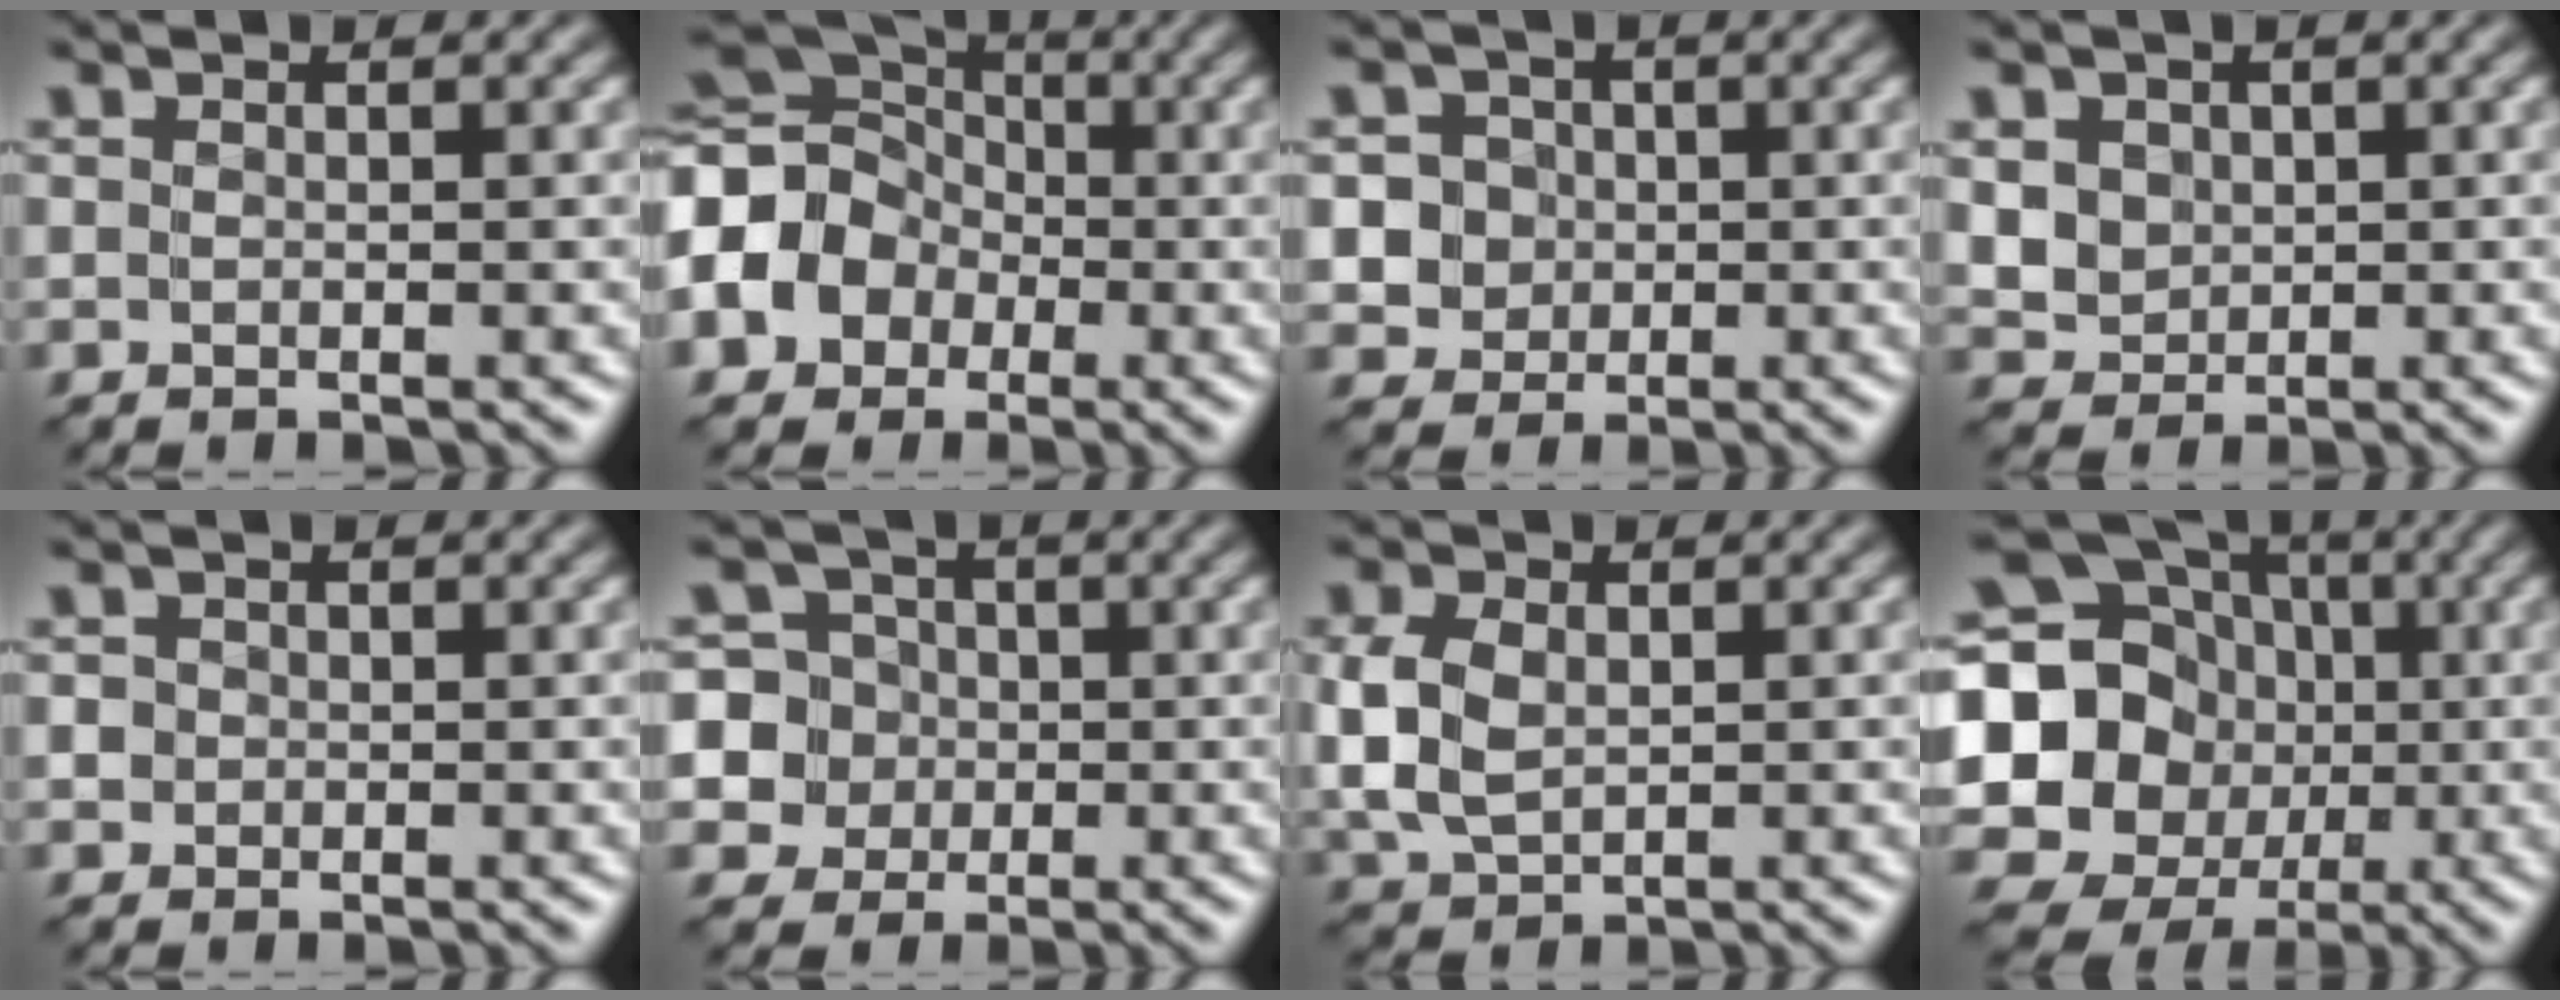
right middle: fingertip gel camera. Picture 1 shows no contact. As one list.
[{"total": 10.7, "force": [-1.6, 9.3, 5.2], "torque": [-0.112, 0.007, -0.068]}, {"total": 5.4, "force": [0.4, 5.2, 1.4], "torque": [-0.012, 0.031, -0.008]}, {"total": 3.4, "force": [1.1, 3.0, 1.2], "torque": [-0.031, 0.005, 0.024]}, {"total": 1.4, "force": [0.2, 1.3, 0.2], "torque": [0.011, 0.009, -0.004]}, {"total": 7.7, "force": [-0.3, 7.5, 1.5], "torque": [-0.029, 0.023, -0.019]}, {"total": 4.2, "force": [0.7, 3.1, 2.7], "torque": [-0.069, 0.005, 0.015]}, {"total": 18.9, "force": [0.2, 17.5, 7.1], "torque": [-0.168, 0.015, -0.036]}]